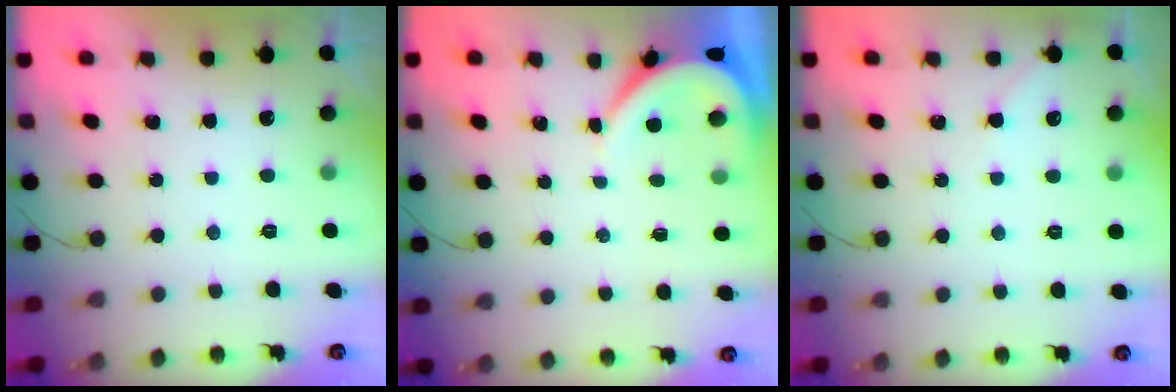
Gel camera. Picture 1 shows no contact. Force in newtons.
{"total": 3.8, "press": 3.8, "slide": 0.5}
{"total": 2.2, "press": 2.1, "slide": 0.3}